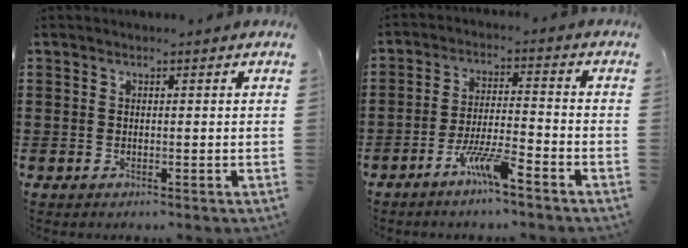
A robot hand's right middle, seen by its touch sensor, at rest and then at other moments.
{"total": 6.9, "force": [-4.8, 0.6, 4.8], "torque": [-0.110, -0.008, -0.096]}